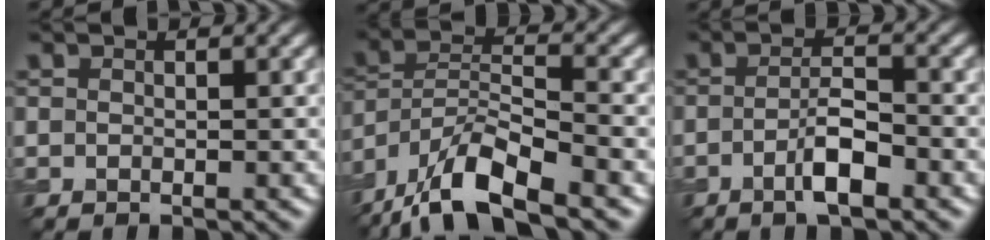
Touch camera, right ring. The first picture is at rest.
{"total": 10.6, "force": [-7.9, 3.0, 6.4], "torque": [-0.114, 0.006, -0.152]}
{"total": 3.3, "force": [-1.4, 0.7, 2.9], "torque": [-0.053, 0.009, -0.031]}